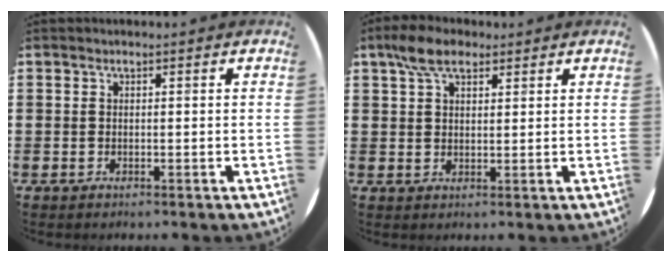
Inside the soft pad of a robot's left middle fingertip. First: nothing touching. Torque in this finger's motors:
{"motor_torque": [1.10, -1.02, 0.15, 0.14]}